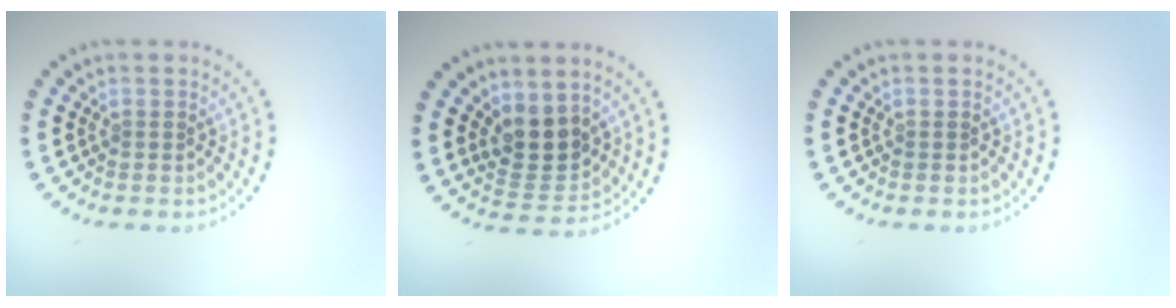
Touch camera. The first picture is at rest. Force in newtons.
{"total": 3.6, "press": 3.3, "slide": 1.5}
{"total": 0.0}